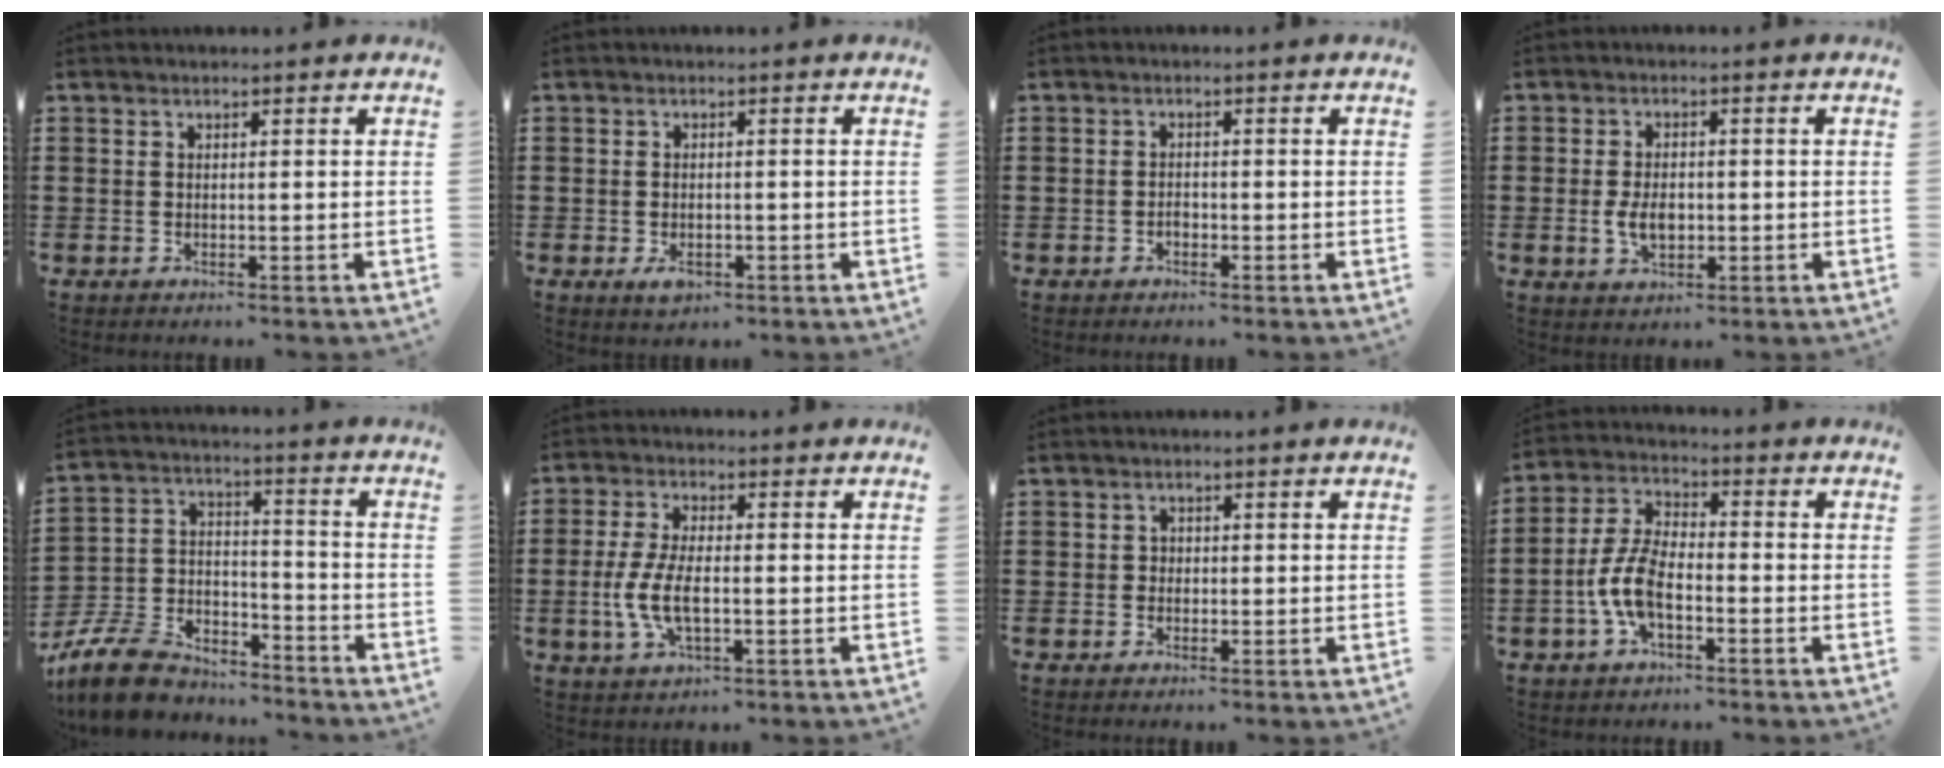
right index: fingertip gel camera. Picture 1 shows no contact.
{"total": 2.0, "force": [-0.8, 1.1, 1.5], "torque": [-0.034, -0.004, -0.017]}
{"total": 1.0, "force": [-0.6, 0.6, 0.5], "torque": [-0.011, -0.004, -0.011]}
{"total": 4.0, "force": [-0.5, 2.3, 3.3], "torque": [-0.069, 0.002, -0.010]}
{"total": 9.9, "force": [-9.0, 2.9, 2.9], "torque": [-0.077, 0.022, -0.181]}
{"total": 6.6, "force": [-1.2, 2.6, 5.9], "torque": [-0.137, -0.007, -0.030]}
{"total": 0.5, "force": [0.0, 0.5, 0.1], "torque": [-0.005, 0.002, 0.001]}
{"total": 7.2, "force": [-2.5, 3.2, 5.9], "torque": [-0.149, -0.005, -0.057]}